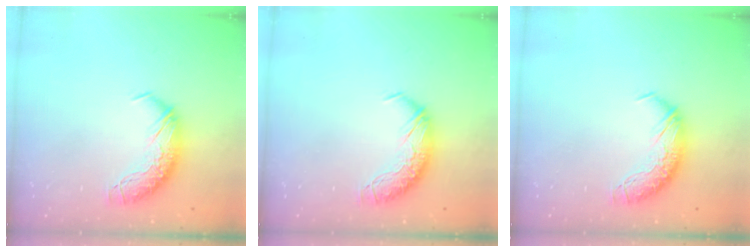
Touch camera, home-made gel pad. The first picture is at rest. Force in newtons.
{"total": 0.0}
{"total": 0.0}